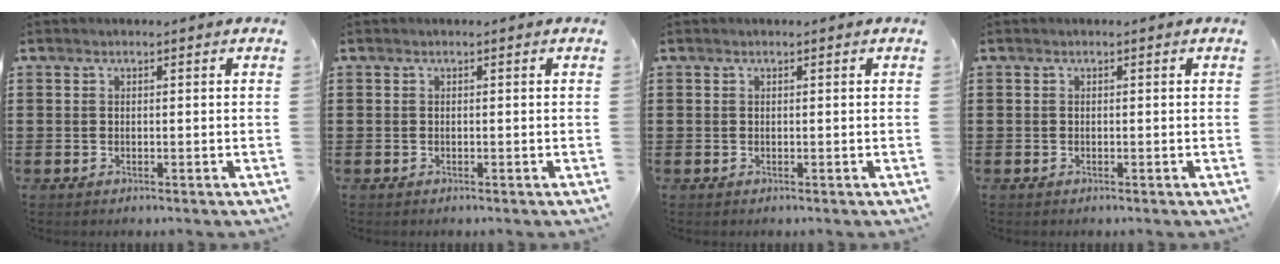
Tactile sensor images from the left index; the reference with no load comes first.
{"total": 0.0}
{"total": 0.0}
{"total": 0.0}